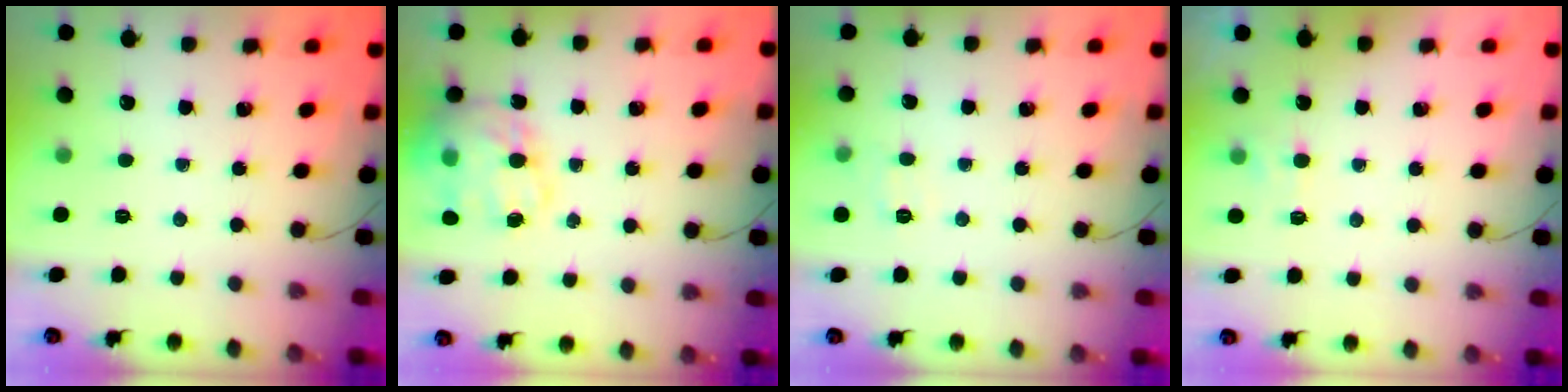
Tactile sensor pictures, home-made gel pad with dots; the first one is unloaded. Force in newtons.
{"total": 20.7, "press": 20.2, "slide": 4.2}
{"total": 5.9, "press": 5.7, "slide": 1.2}
{"total": 5.2, "press": 4.9, "slide": 1.6}